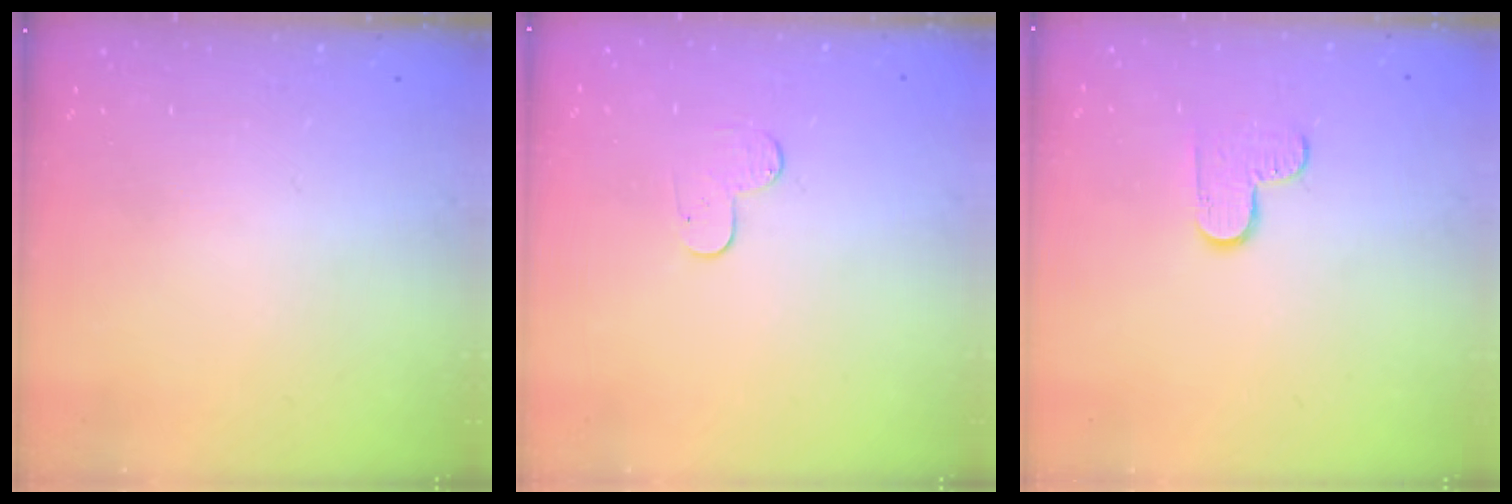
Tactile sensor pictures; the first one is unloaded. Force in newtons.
{"total": 4.9, "press": 4.9, "slide": 0.4}
{"total": 6.1, "press": 6.1, "slide": 0.6}